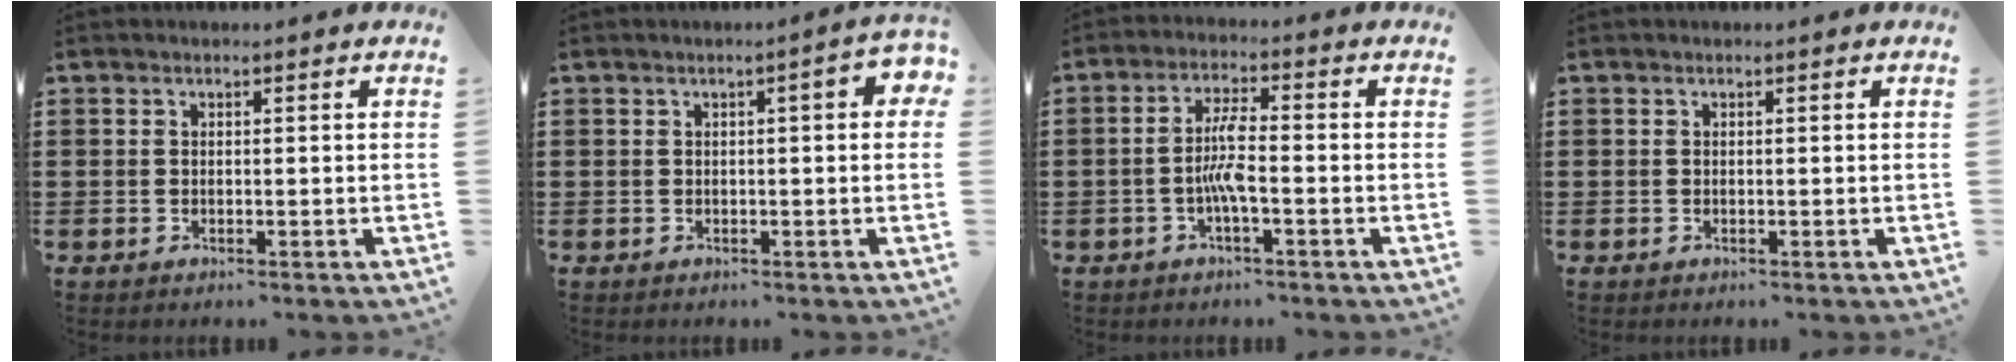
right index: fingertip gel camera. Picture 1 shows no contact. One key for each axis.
{"total": 2.8, "fx": 0.1, "fy": 0.5, "fz": 2.7, "tx": -0.041, "ty": 0.002, "tz": -0.001}
{"total": 5.3, "fx": -1.3, "fy": 1.1, "fz": 5.0, "tx": -0.103, "ty": 0.002, "tz": -0.030}
{"total": 0.0}